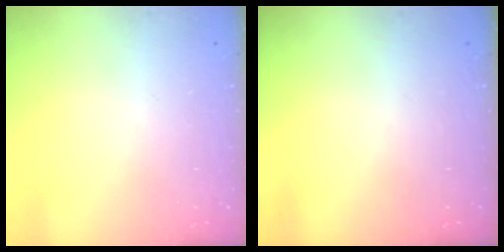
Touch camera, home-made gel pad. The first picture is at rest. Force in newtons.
{"total": 0.0}